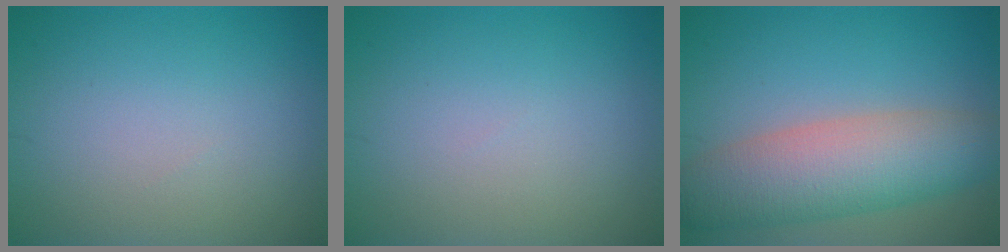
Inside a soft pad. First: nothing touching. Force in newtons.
{"total": 0.0}
{"total": 8.0, "press": 8.0, "slide": 0.4}